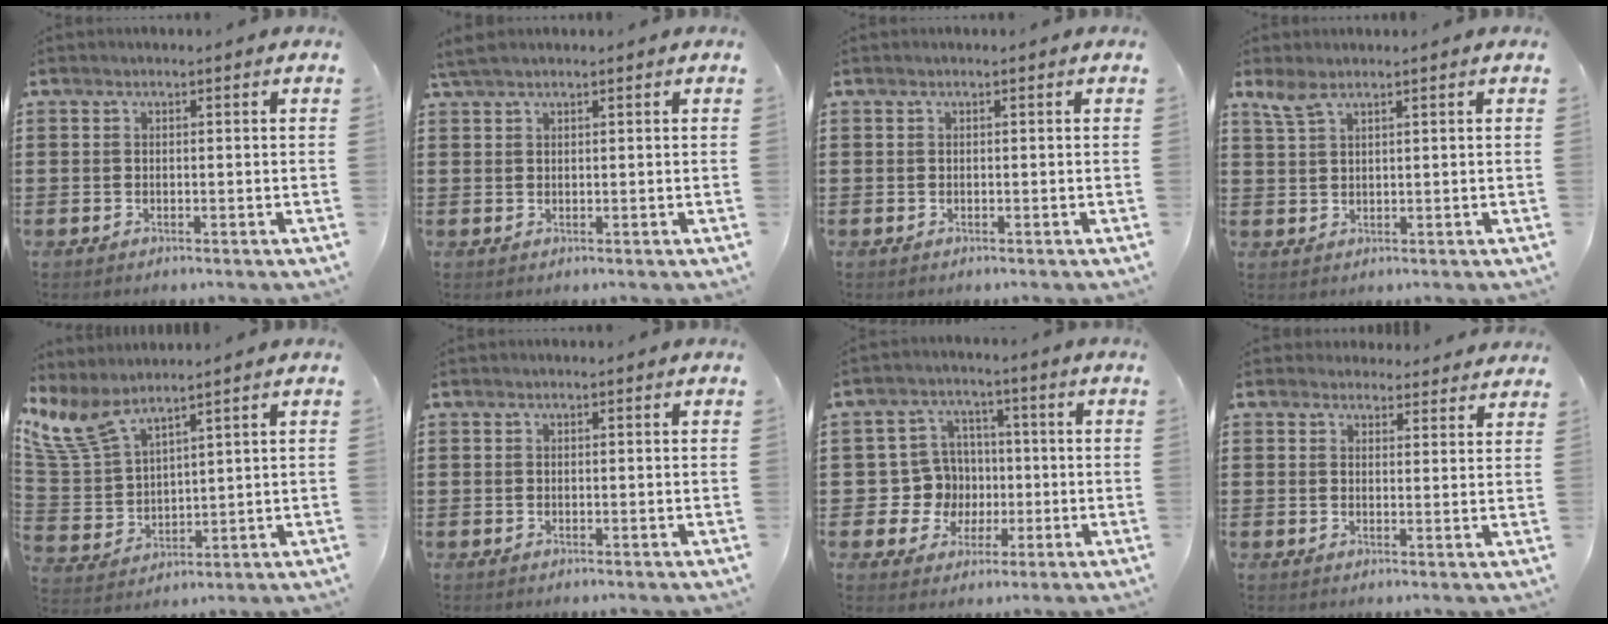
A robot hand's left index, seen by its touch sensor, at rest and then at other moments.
{"total": 1.7, "force": [1.3, 0.1, 1.2], "torque": [-0.024, 0.001, 0.025]}
{"total": 0.0}
{"total": 2.9, "force": [1.9, 0.7, 2.0], "torque": [-0.045, 0.000, 0.037]}
{"total": 7.7, "force": [5.8, 2.5, 4.4], "torque": [-0.119, -0.029, 0.103]}
{"total": 0.0}
{"total": 7.6, "force": [0.0, 7.5, 1.6], "torque": [-0.071, 0.014, 0.009]}
{"total": 2.9, "force": [2.7, 1.1, 0.2], "torque": [-0.004, -0.006, 0.049]}